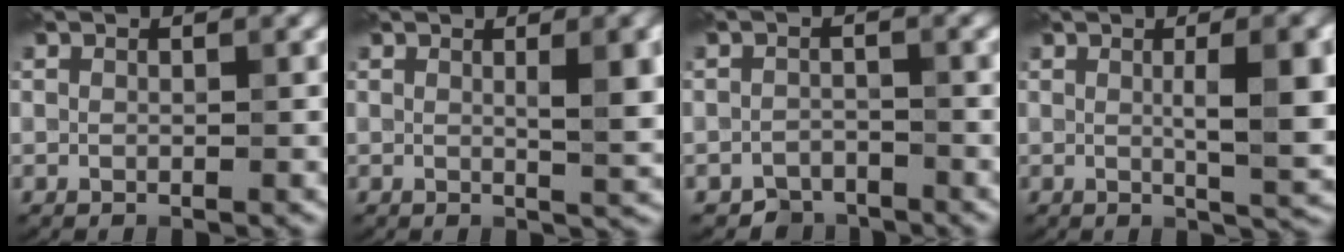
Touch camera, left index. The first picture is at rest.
{"total": 5.3, "force": [1.0, 1.3, 5.0], "torque": [-0.059, 0.004, 0.014]}
{"total": 2.2, "force": [-1.9, 1.1, 0.1], "torque": [0.006, 0.004, -0.039]}
{"total": 8.0, "force": [0.7, 1.9, 7.8], "torque": [-0.095, 0.002, 0.011]}